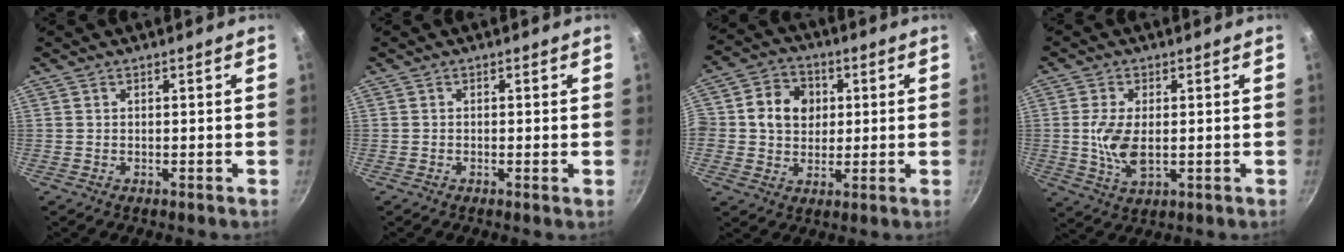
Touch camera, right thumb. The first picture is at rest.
{"total": 0.5, "force": [-0.1, 0.0, 0.5], "torque": [-0.007, -0.002, -0.006]}
{"total": 9.5, "force": [1.6, 8.2, 4.4], "torque": [-0.042, 0.002, 0.014]}
{"total": 7.4, "force": [-0.1, 3.8, 6.3], "torque": [-0.130, -0.008, 0.001]}